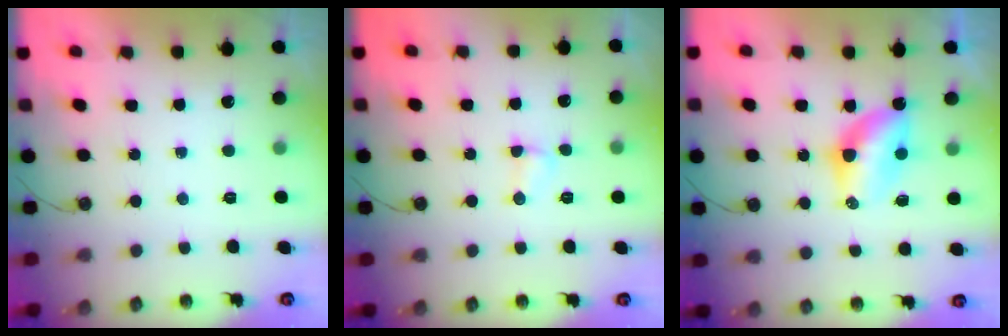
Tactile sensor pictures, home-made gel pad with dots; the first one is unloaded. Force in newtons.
{"total": 2.7, "press": 2.7, "slide": 0.4}
{"total": 7.6, "press": 7.6, "slide": 0.5}